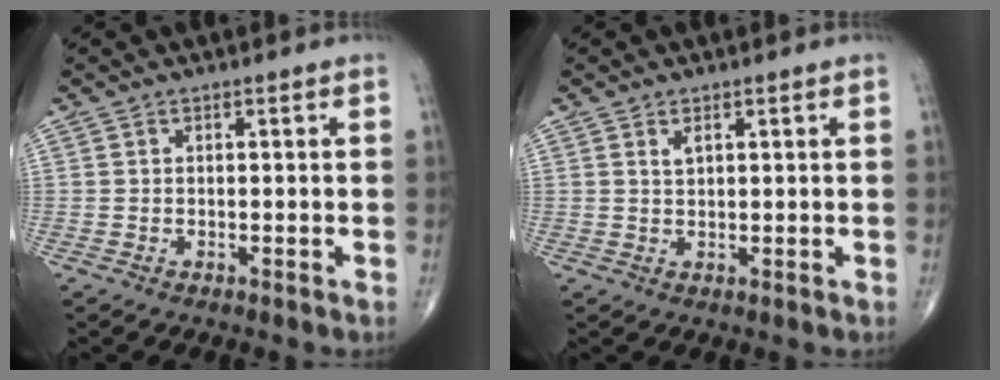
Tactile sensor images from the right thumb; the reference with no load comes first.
{"total": 1.6, "force": [0.9, 0.8, 1.1], "torque": [-0.019, -0.001, 0.018]}